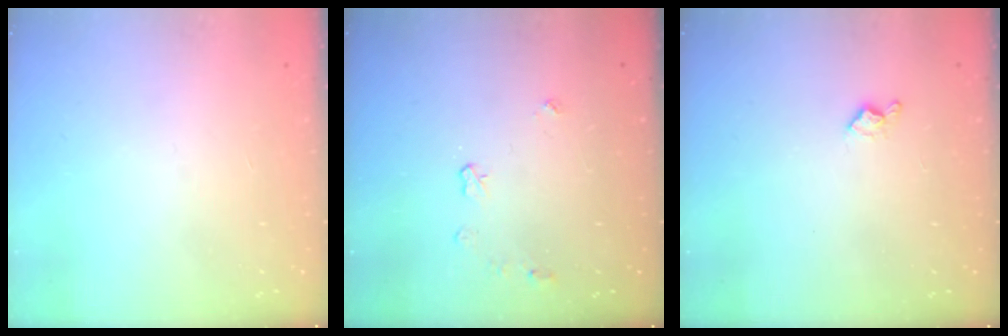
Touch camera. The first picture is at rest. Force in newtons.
{"total": 4.2, "press": 4.1, "slide": 0.4}
{"total": 3.8, "press": 3.8, "slide": 0.6}